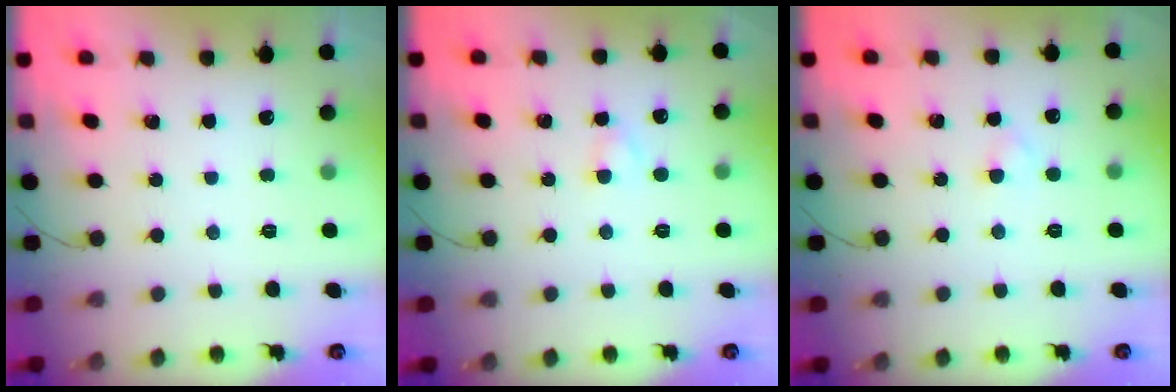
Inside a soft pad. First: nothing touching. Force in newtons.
{"total": 2.7, "press": 2.5, "slide": 1.1}
{"total": 1.7, "press": 1.5, "slide": 0.9}